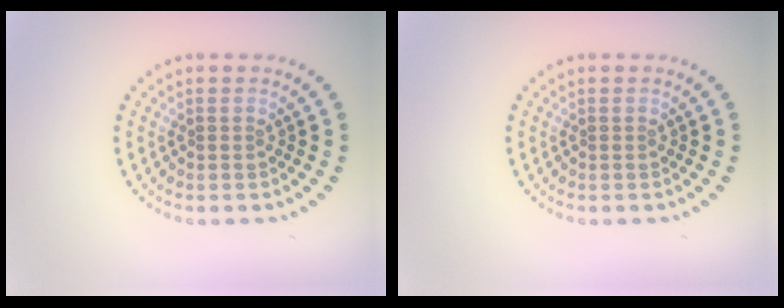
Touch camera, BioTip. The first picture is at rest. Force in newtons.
{"total": 0.0}